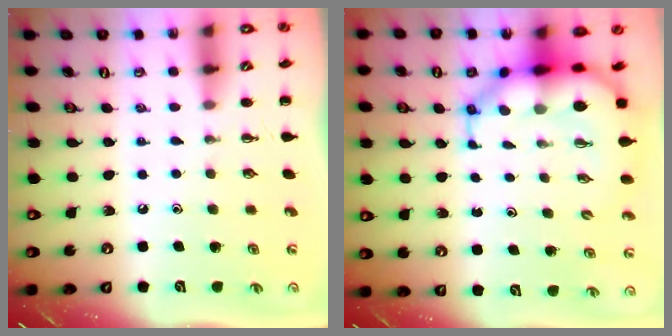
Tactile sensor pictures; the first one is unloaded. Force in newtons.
{"total": 9.0, "press": 8.6, "slide": 2.4}